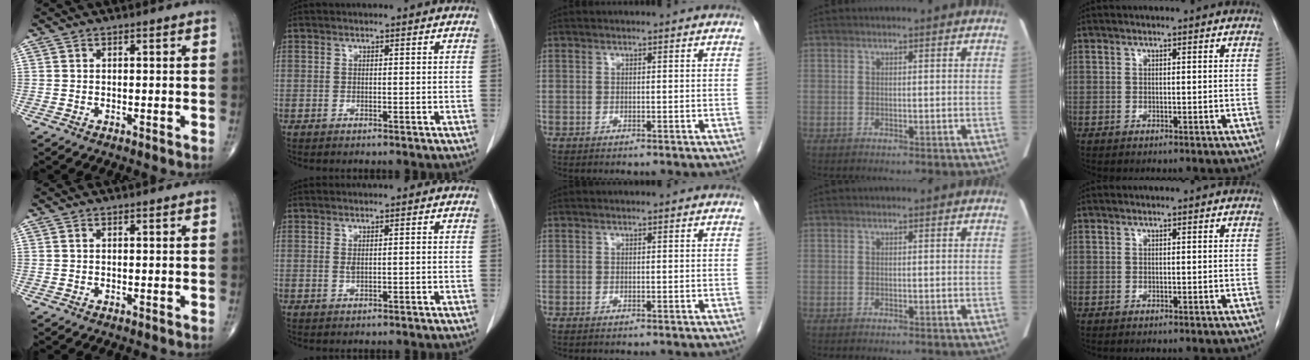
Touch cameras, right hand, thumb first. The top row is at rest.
{"index": {"total": 1.1, "force": [0.1, 0.2, 1.0], "torque": [-0.022, -0.001, 0.005]}}